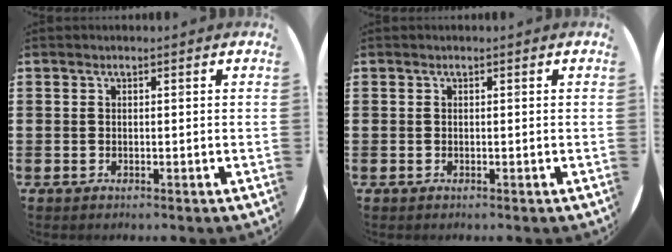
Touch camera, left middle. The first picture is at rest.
{"total": 0.0}